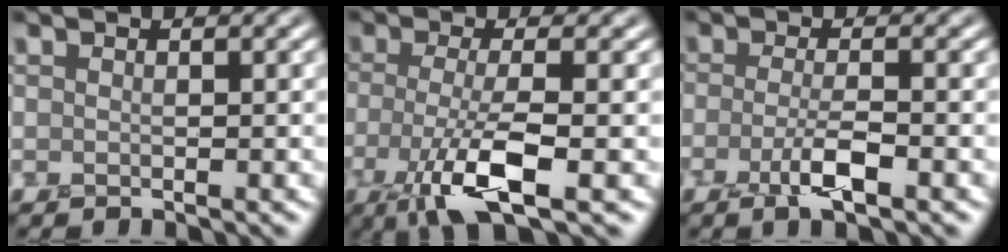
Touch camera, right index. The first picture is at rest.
{"total": 5.7, "force": [-2.3, 1.3, 5.0], "torque": [-0.106, -0.007, -0.046]}
{"total": 2.6, "force": [-1.3, 0.6, 2.1], "torque": [-0.049, 0.002, -0.029]}